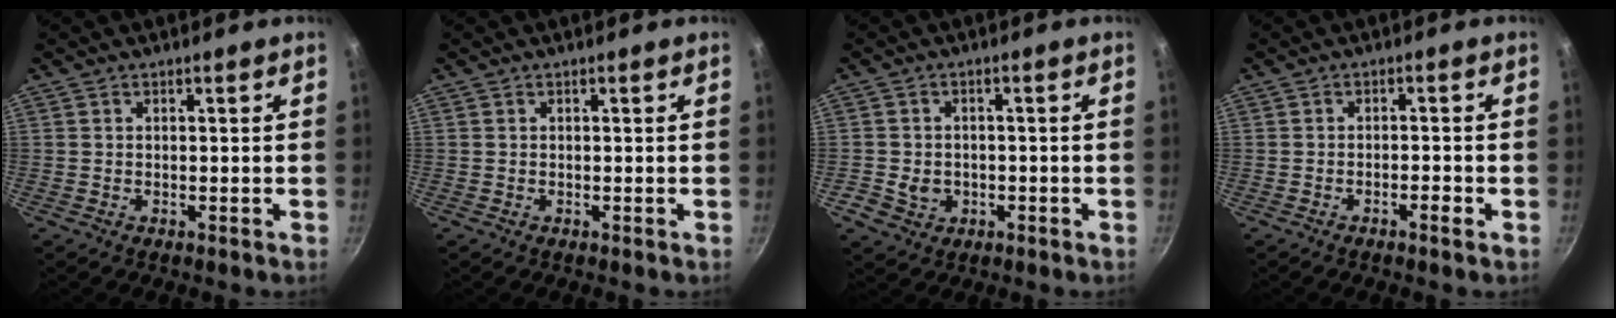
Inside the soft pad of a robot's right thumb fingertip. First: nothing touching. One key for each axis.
{"total": 0.0}
{"total": 4.5, "fx": -1.1, "fy": 4.0, "fz": 1.8, "tx": -0.024, "ty": 0.016, "tz": -0.010}
{"total": 2.0, "fx": -1.2, "fy": 0.4, "fz": 1.6, "tx": -0.027, "ty": 0.012, "tz": -0.020}